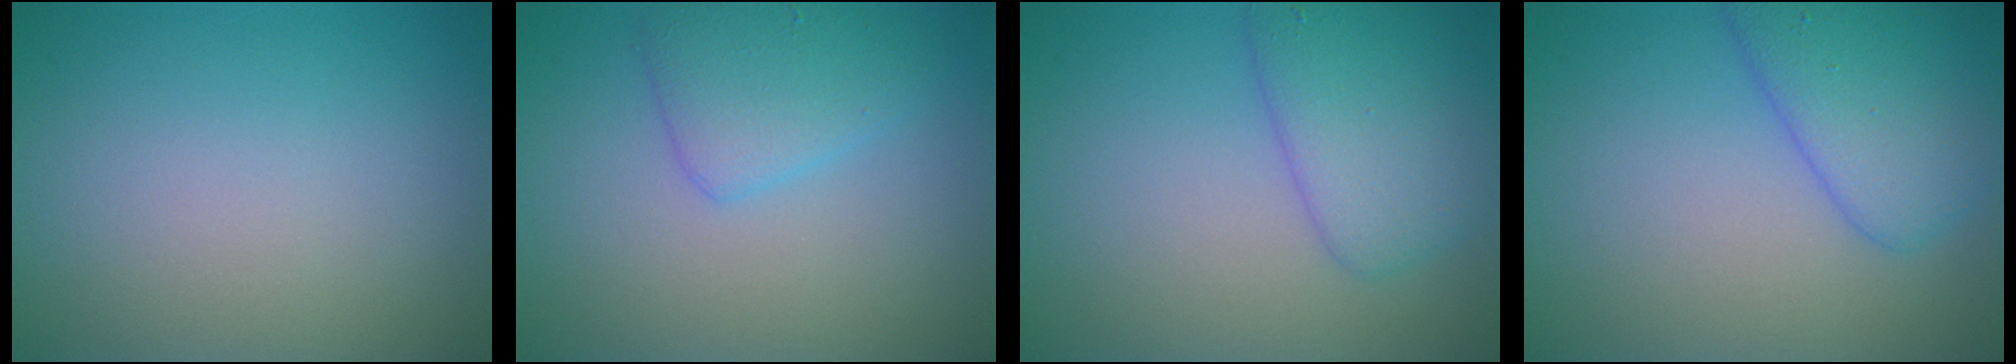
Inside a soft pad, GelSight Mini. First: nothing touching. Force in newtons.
{"total": 3.1, "press": 3.1, "slide": 0.1}
{"total": 4.2, "press": 4.2, "slide": 0.2}
{"total": 4.8, "press": 4.8, "slide": 0.2}